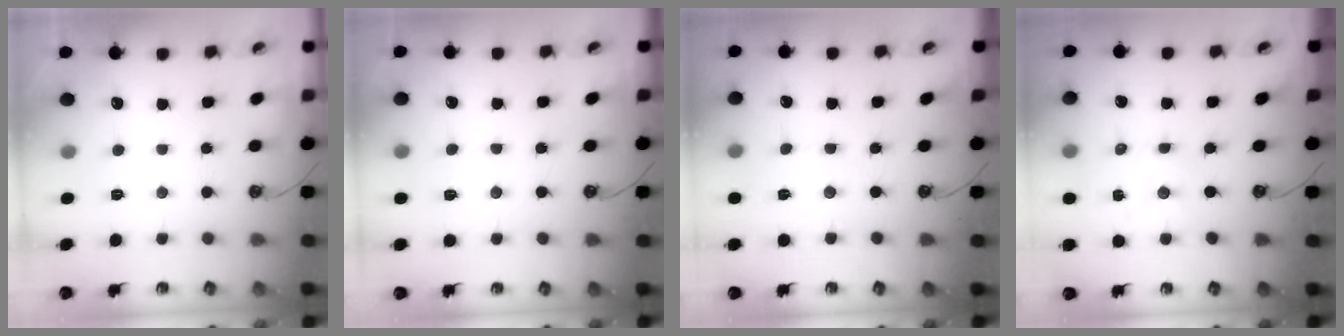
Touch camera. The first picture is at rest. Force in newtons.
{"total": 5.2, "press": 5.2, "slide": 0.8}
{"total": 2.1, "press": 2.1, "slide": 0.4}
{"total": 2.0, "press": 2.0, "slide": 0.3}